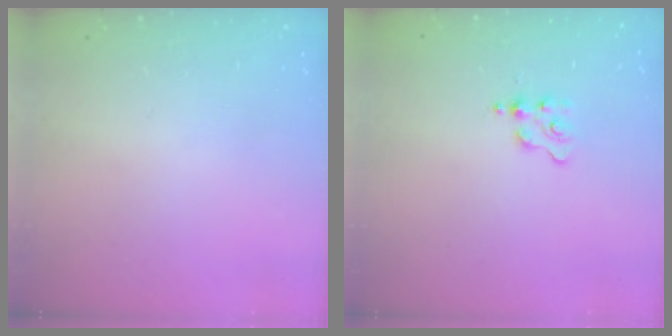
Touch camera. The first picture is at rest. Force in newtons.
{"total": 1.9, "press": 1.9, "slide": 0.2}